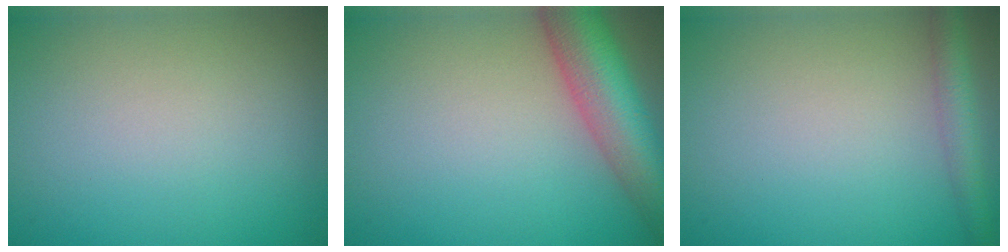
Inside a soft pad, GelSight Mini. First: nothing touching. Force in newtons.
{"total": 7.9, "press": 7.9, "slide": 0.4}
{"total": 2.6, "press": 2.6, "slide": 0.0}